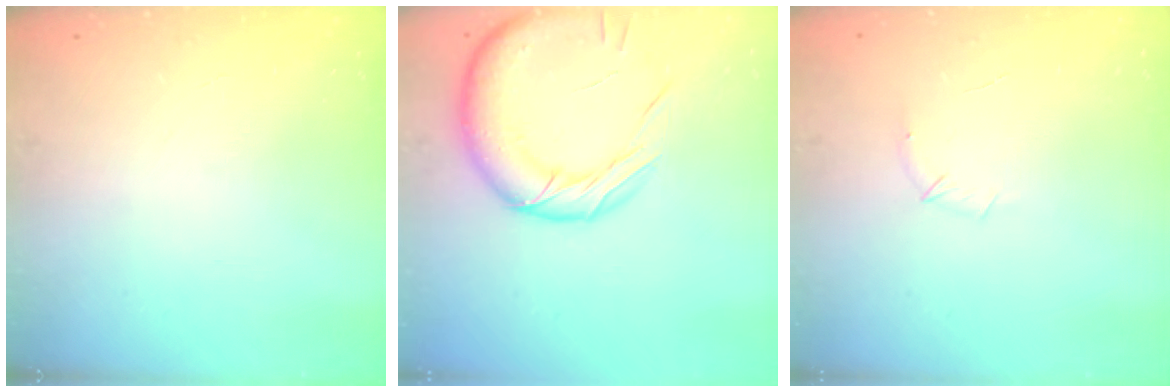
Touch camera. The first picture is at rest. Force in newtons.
{"total": 15.2, "press": 15.1, "slide": 1.7}
{"total": 5.0, "press": 4.8, "slide": 1.4}